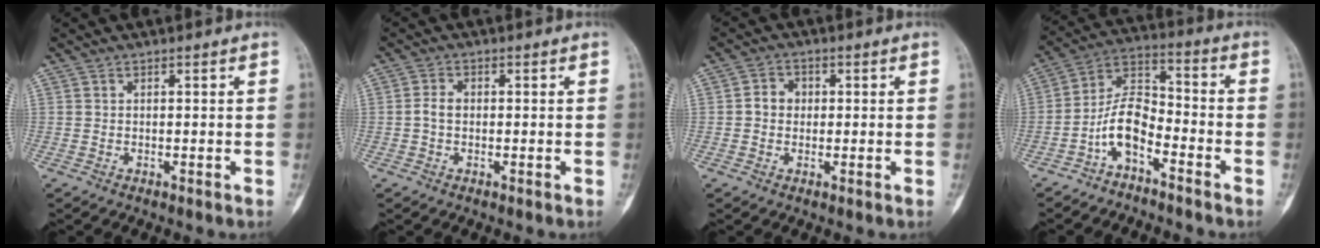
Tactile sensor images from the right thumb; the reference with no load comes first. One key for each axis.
{"total": 2.2, "fx": -0.2, "fy": 1.5, "fz": 1.6, "tx": -0.029, "ty": 0.006, "tz": -0.008}
{"total": 3.4, "fx": 0.1, "fy": 3.0, "fz": 1.6, "tx": -0.012, "ty": 0.011, "tz": -0.006}
{"total": 8.9, "fx": -4.7, "fy": 4.2, "fz": 6.2, "tx": -0.113, "ty": 0.069, "tz": -0.099}